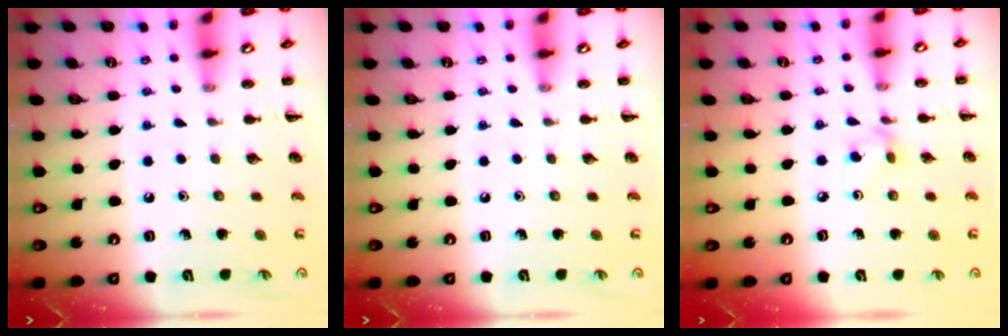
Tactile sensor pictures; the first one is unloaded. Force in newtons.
{"total": 0.0}
{"total": 3.3, "press": 3.2, "slide": 0.7}